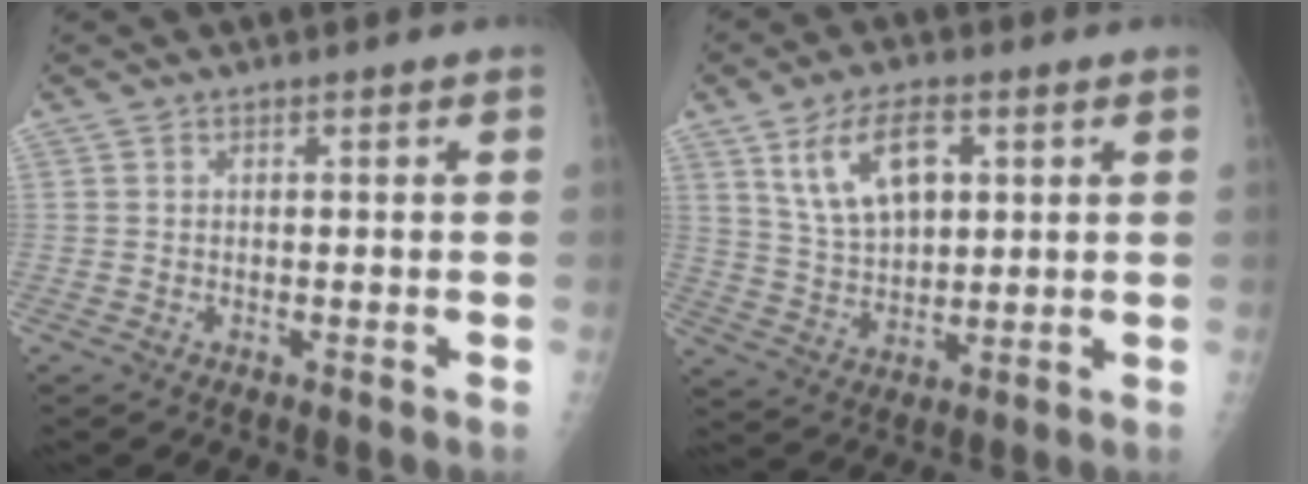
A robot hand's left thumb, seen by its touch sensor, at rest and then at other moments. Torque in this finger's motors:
{"motor_torque": [0.13, 0.32, 1.14, -0.45, 0.25]}